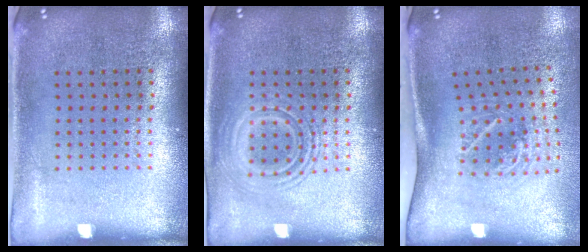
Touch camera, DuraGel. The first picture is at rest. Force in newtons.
{"total": 1.6, "press": 1.6, "slide": 0.3}
{"total": 1.9, "press": 1.2, "slide": 1.5}